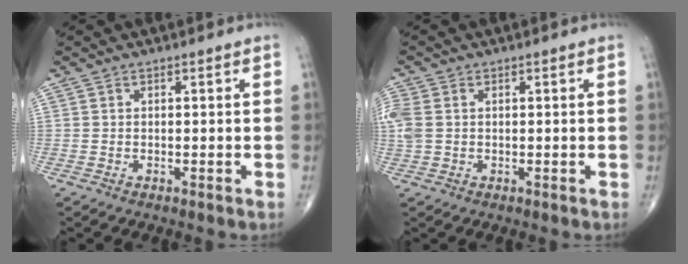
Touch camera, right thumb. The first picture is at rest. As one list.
[{"total": 4.7, "force": [0.5, 3.4, 3.2], "torque": [-0.106, 0.010, 0.013]}]